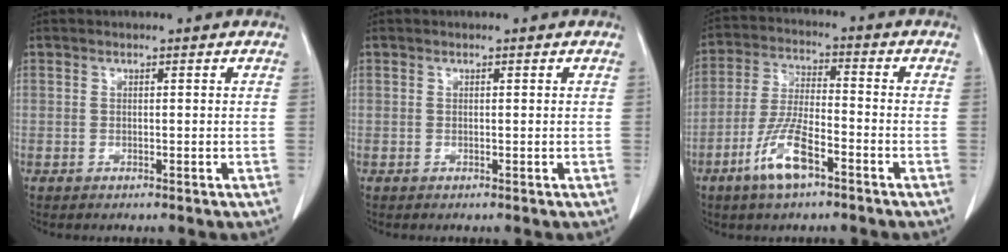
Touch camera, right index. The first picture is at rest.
{"total": 0.0}
{"total": 8.9, "force": [-5.0, 2.1, 7.1], "torque": [-0.148, -0.006, -0.096]}